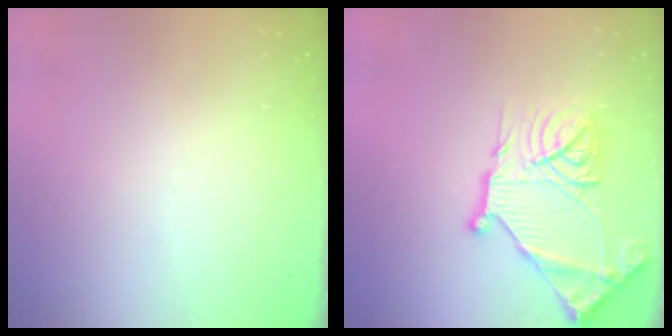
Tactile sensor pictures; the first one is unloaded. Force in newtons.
{"total": 22.8, "press": 22.6, "slide": 2.3}